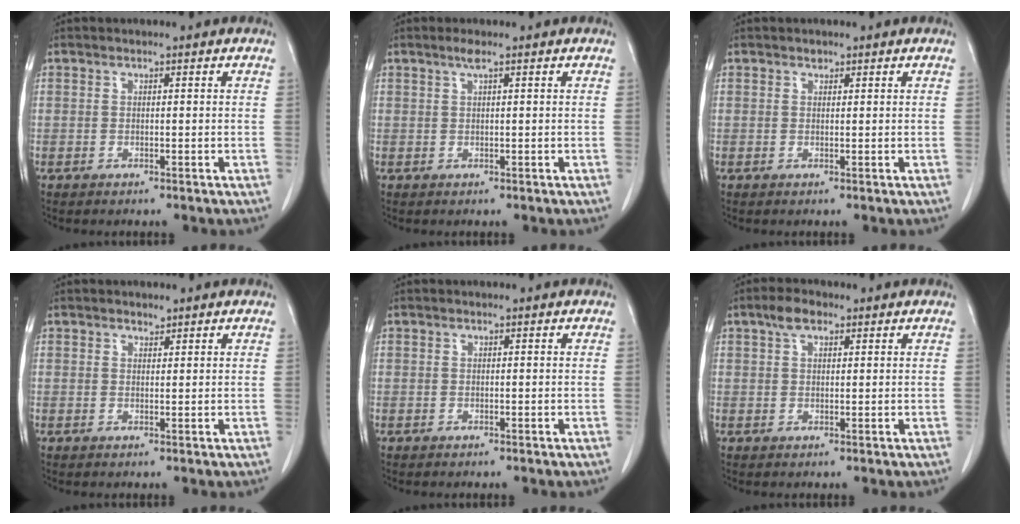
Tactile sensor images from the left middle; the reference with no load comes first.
{"total": 1.3, "force": [0.8, -0.2, 1.0], "torque": [-0.023, 0.005, 0.017]}
{"total": 0.6, "force": [0.5, 0.3, 0.1], "torque": [-0.004, -0.004, 0.006]}
{"total": 0.8, "force": [0.8, 0.3, 0.1], "torque": [-0.005, -0.007, 0.012]}
{"total": 0.0}
{"total": 3.1, "force": [1.9, 1.5, 1.9], "torque": [-0.040, 0.009, 0.036]}